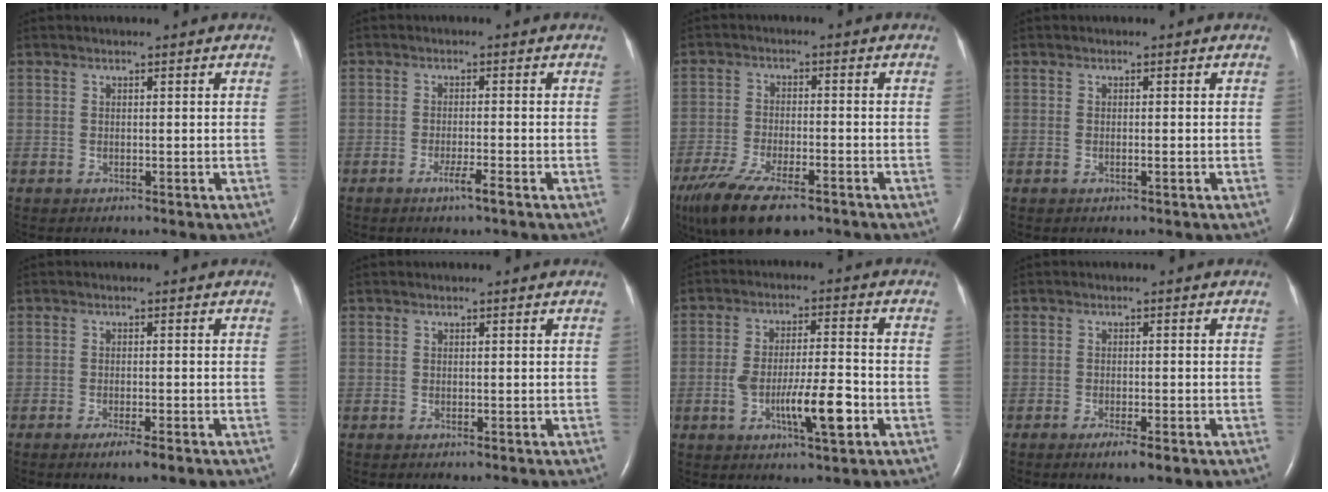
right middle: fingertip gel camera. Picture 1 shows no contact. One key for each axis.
{"total": 2.6, "fx": -1.6, "fy": -0.2, "fz": 2.0, "tx": -0.041, "ty": -0.005, "tz": -0.030}
{"total": 15.3, "fx": -10.7, "fy": 4.9, "fz": 9.8, "tx": -0.210, "ty": -0.033, "tz": -0.177}
{"total": 0.5, "fx": -0.2, "fy": 0.0, "fz": 0.5, "tx": -0.015, "ty": -0.002, "tz": -0.003}
{"total": 3.4, "fx": -2.1, "fy": 0.3, "fz": 2.7, "tx": -0.045, "ty": -0.007, "tz": -0.032}
{"total": 0.0}
{"total": 9.0, "fx": -3.1, "fy": 1.3, "fz": 8.4, "tx": -0.151, "ty": -0.001, "tz": -0.051}
{"total": 3.6, "fx": -2.1, "fy": 0.6, "fz": 2.9, "tx": -0.048, "ty": -0.007, "tz": -0.030}